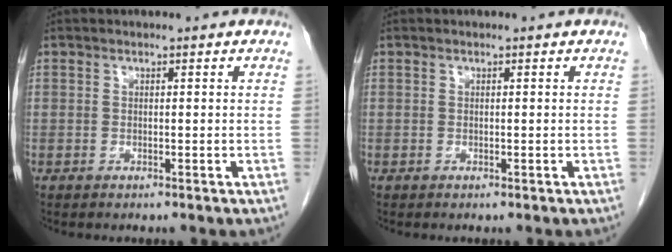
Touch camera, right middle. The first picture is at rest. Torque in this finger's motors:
{"motor_torque": [0.24, -0.14, -0.06, -0.01]}